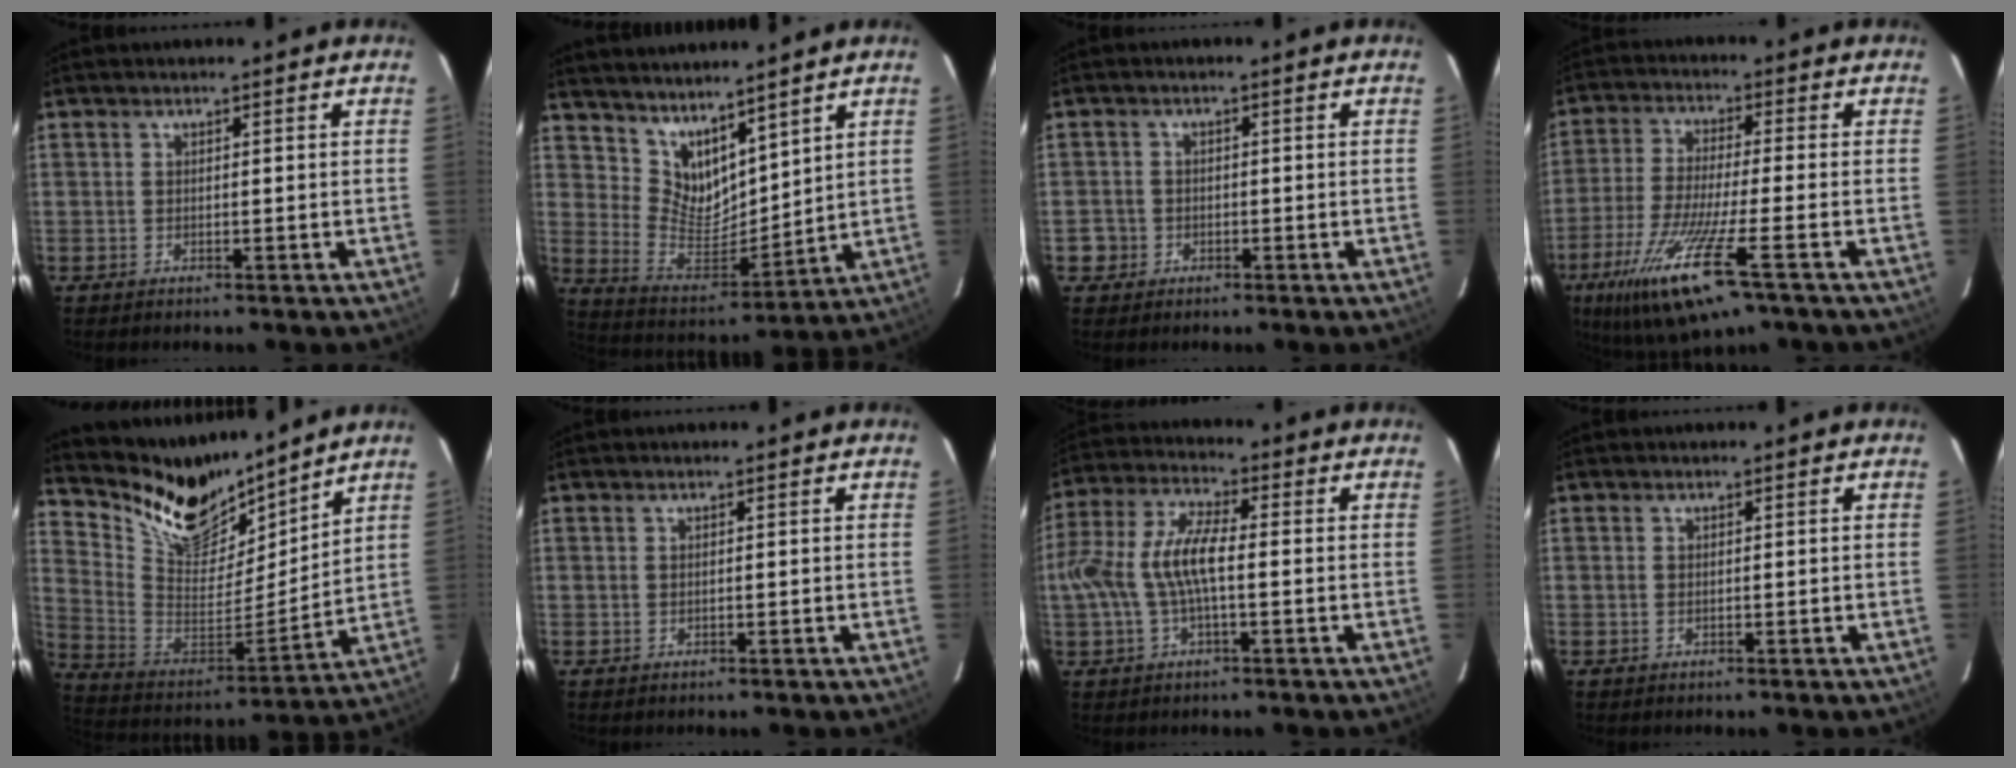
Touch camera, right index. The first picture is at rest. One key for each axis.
{"total": 11.8, "fx": 9.3, "fy": 5.0, "fz": 5.2, "tx": -0.102, "ty": -0.006, "tz": 0.188}
{"total": 3.3, "fx": -1.3, "fy": 3.0, "fz": 0.2, "tx": -0.006, "ty": 0.017, "tz": -0.022}
{"total": 16.8, "fx": -9.2, "fy": 2.7, "fz": 13.9, "tx": -0.288, "ty": -0.051, "tz": -0.172}
{"total": 16.6, "fx": 14.4, "fy": 6.5, "fz": 5.1, "tx": -0.125, "ty": -0.022, "tz": 0.268}
{"total": 0.0}
{"total": 10.4, "fx": -1.1, "fy": 3.3, "fz": 9.8, "tx": -0.209, "ty": 0.009, "tz": -0.021}
{"total": 0.0}